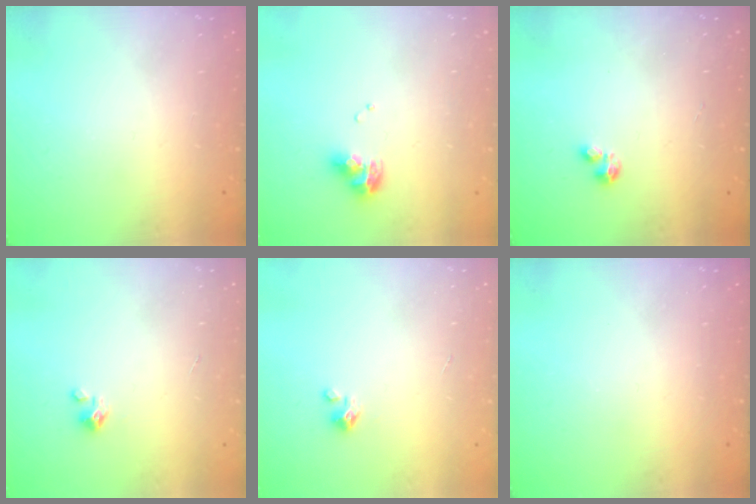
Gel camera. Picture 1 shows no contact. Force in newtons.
{"total": 10.1, "press": 10.1, "slide": 1.0}
{"total": 0.7, "press": 0.6, "slide": 0.2}
{"total": 1.5, "press": 1.5, "slide": 0.1}
{"total": 1.5, "press": 1.5, "slide": 0.1}
{"total": 0.0}